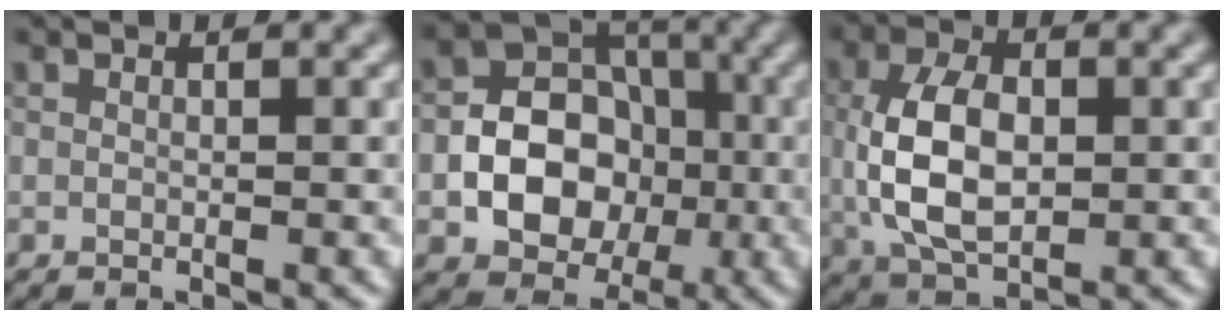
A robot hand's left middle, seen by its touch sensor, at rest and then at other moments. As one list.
[{"total": 7.9, "force": [-1.4, 6.2, 4.7], "torque": [-0.064, 0.000, -0.034]}, {"total": 7.2, "force": [0.2, 4.4, 5.7], "torque": [-0.126, 0.002, 0.003]}]